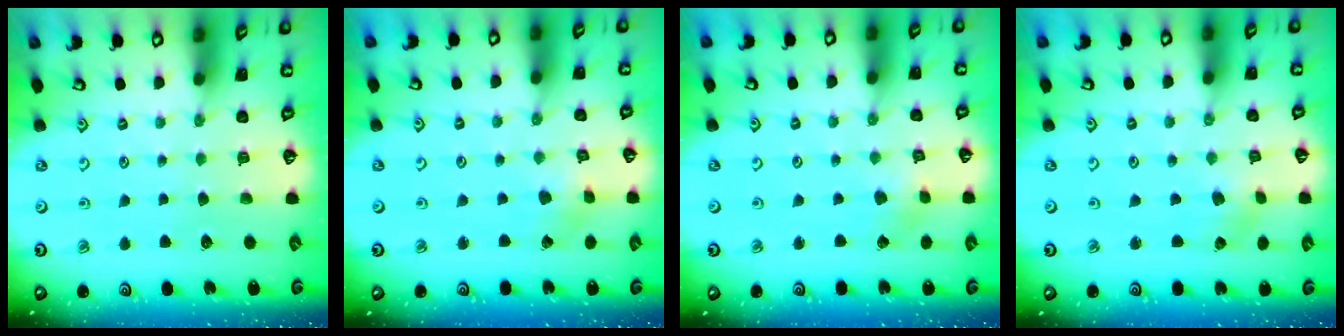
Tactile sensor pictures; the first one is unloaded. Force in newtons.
{"total": 2.1, "press": 2.1, "slide": 0.1}
{"total": 1.8, "press": 1.8, "slide": 0.2}
{"total": 2.9, "press": 2.9, "slide": 0.4}